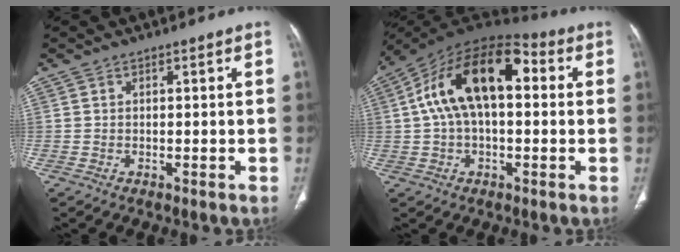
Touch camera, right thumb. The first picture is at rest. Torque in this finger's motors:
{"motor_torque": [1.13, 1.18, 1.82, 0.30, 0.32]}